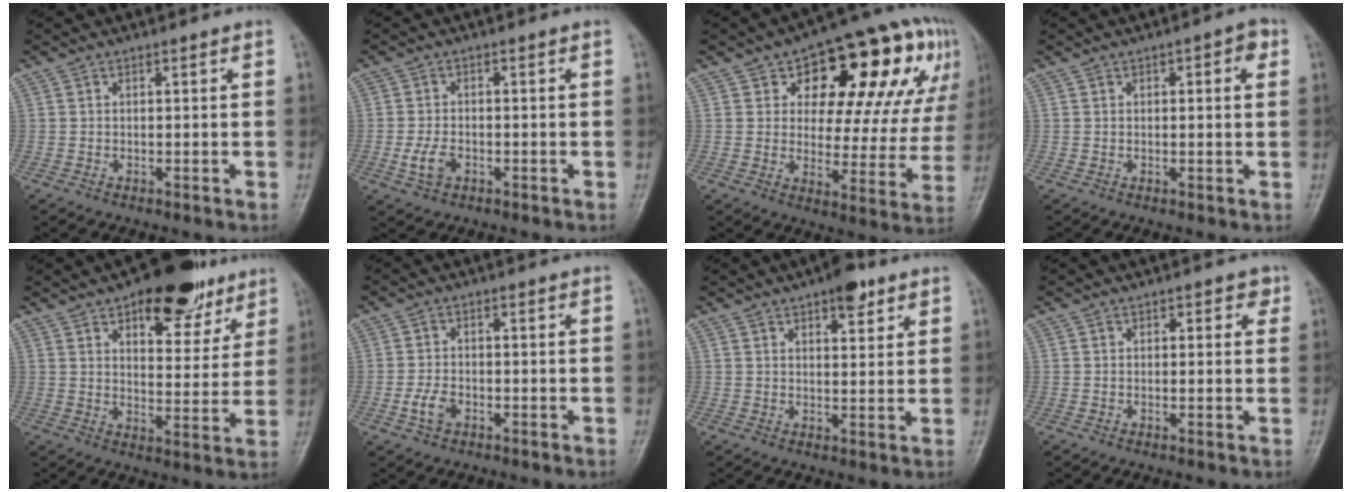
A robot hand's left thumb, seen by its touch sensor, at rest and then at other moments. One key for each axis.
{"total": 3.5, "fx": -1.5, "fy": 2.2, "fz": 2.2, "tx": -0.049, "ty": 0.004, "tz": -0.029}
{"total": 23.0, "fx": 9.4, "fy": 12.0, "fz": 17.3, "tx": -0.178, "ty": 0.007, "tz": 0.132}
{"total": 3.8, "fx": 1.3, "fy": 1.5, "fz": 3.2, "tx": -0.031, "ty": 0.006, "tz": 0.010}
{"total": 15.4, "fx": 9.6, "fy": 7.4, "fz": 9.5, "tx": -0.073, "ty": -0.040, "tz": 0.133}
{"total": 3.3, "fx": -1.7, "fy": 2.1, "fz": 1.9, "tx": -0.042, "ty": 0.008, "tz": -0.034}
{"total": 5.8, "fx": 3.7, "fy": 2.3, "fz": 3.8, "tx": -0.035, "ty": -0.016, "tz": 0.045}
{"total": 2.7, "fx": 1.1, "fy": 1.7, "fz": 1.9, "tx": -0.003, "ty": -0.001, "tz": 0.008}